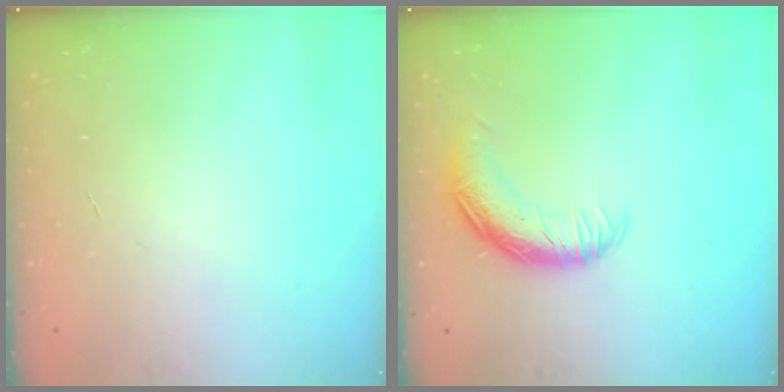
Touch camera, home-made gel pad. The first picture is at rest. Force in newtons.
{"total": 13.8, "press": 13.7, "slide": 0.9}